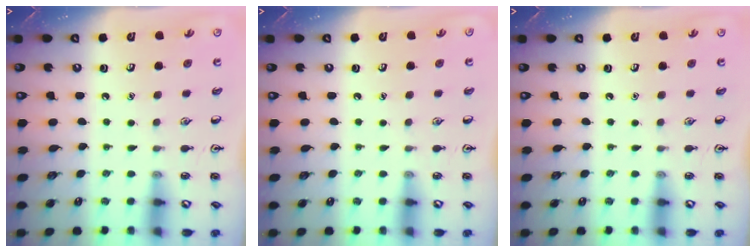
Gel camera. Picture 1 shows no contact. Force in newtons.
{"total": 0.0}
{"total": 0.0}